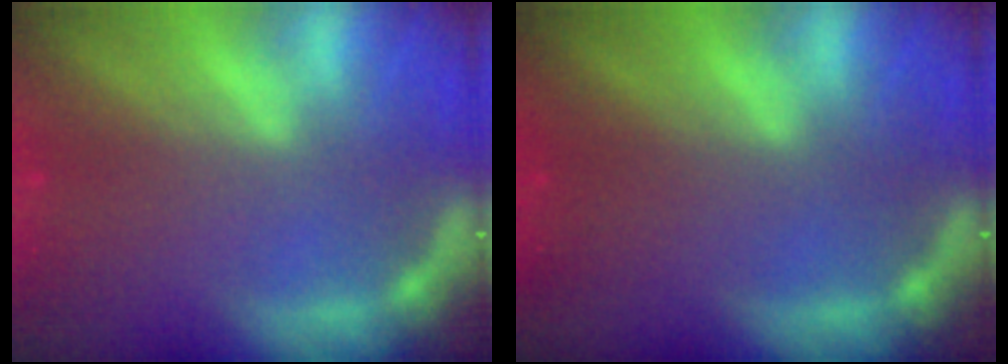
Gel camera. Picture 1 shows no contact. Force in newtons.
{"total": 0.0}